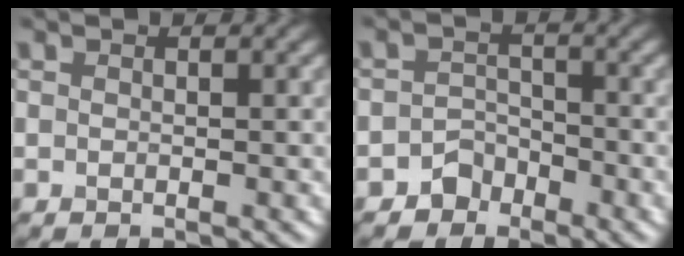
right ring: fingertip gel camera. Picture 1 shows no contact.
{"total": 2.2, "force": [-1.6, 1.5, 0.2], "torque": [0.009, 0.010, -0.032]}